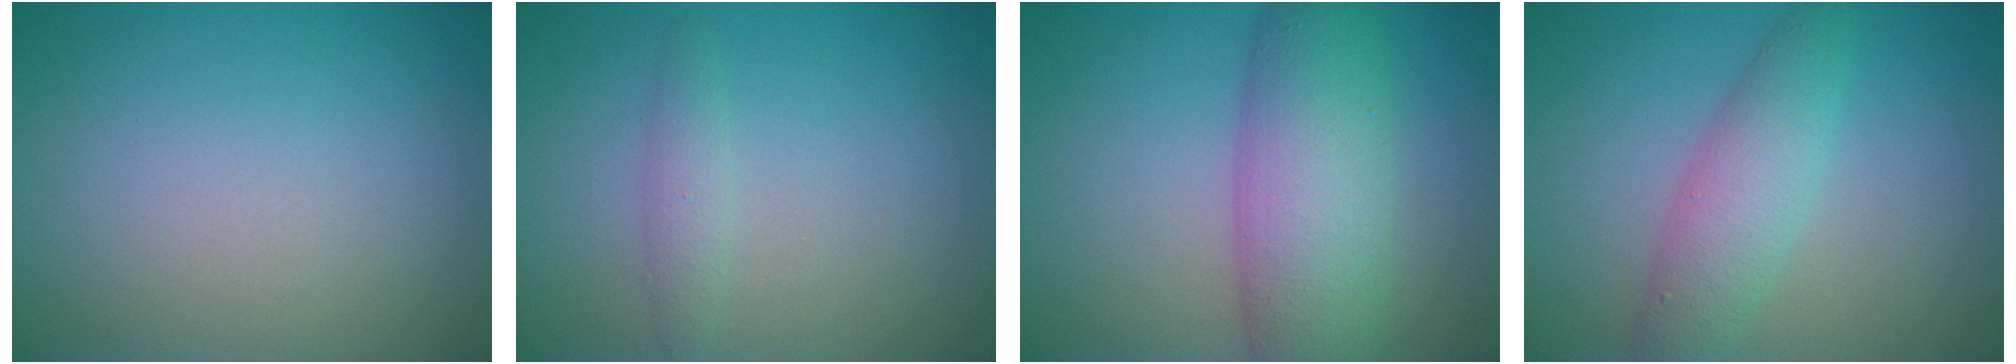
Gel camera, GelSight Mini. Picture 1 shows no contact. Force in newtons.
{"total": 1.4, "press": 1.4, "slide": 0.0}
{"total": 8.3, "press": 8.3, "slide": 0.1}
{"total": 4.1, "press": 4.1, "slide": 0.1}